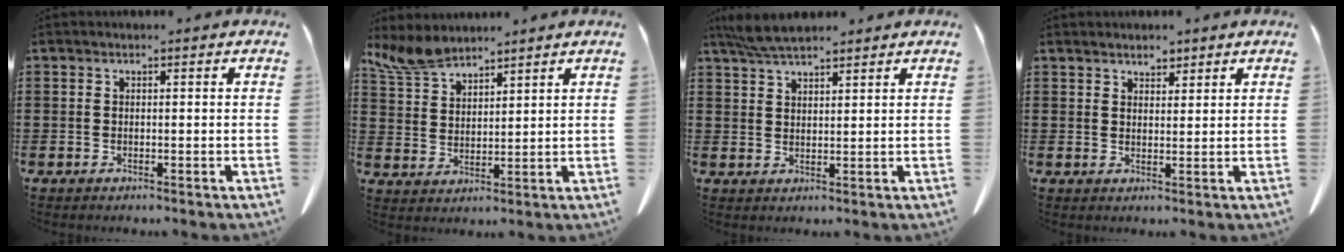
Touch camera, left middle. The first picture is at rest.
{"total": 6.1, "force": [5.2, 2.3, 2.4], "torque": [-0.068, -0.012, 0.096]}
{"total": 4.7, "force": [4.0, 0.9, 2.2], "torque": [-0.053, -0.006, 0.074]}
{"total": 2.3, "force": [2.2, 0.8, 0.4], "torque": [-0.013, 0.002, 0.043]}